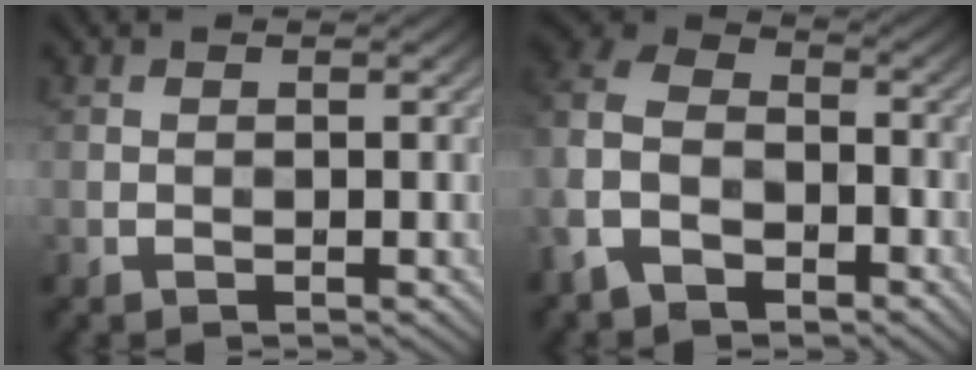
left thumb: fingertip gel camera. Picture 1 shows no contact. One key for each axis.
{"total": 9.9, "fx": -5.2, "fy": 6.5, "fz": 5.4, "tx": -0.145, "ty": -0.025, "tz": -0.111}